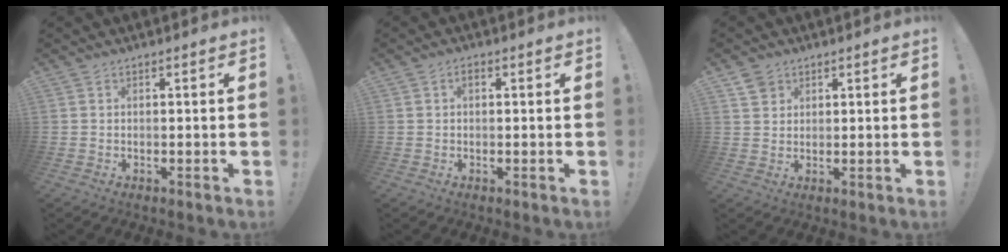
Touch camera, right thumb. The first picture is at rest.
{"total": 1.3, "force": [0.0, 0.8, 1.0], "torque": [-0.018, 0.005, -0.002]}
{"total": 3.5, "force": [2.2, 2.5, 0.7], "torque": [-0.005, -0.009, 0.040]}